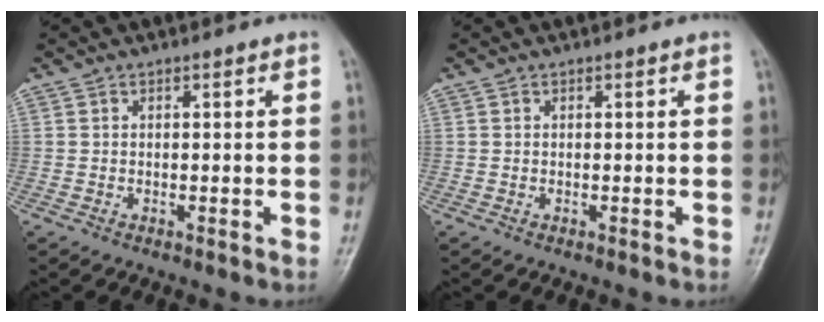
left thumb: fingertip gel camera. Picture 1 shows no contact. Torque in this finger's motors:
{"motor_torque": [-0.03, 0.07, -0.03, -0.10, 0.00]}